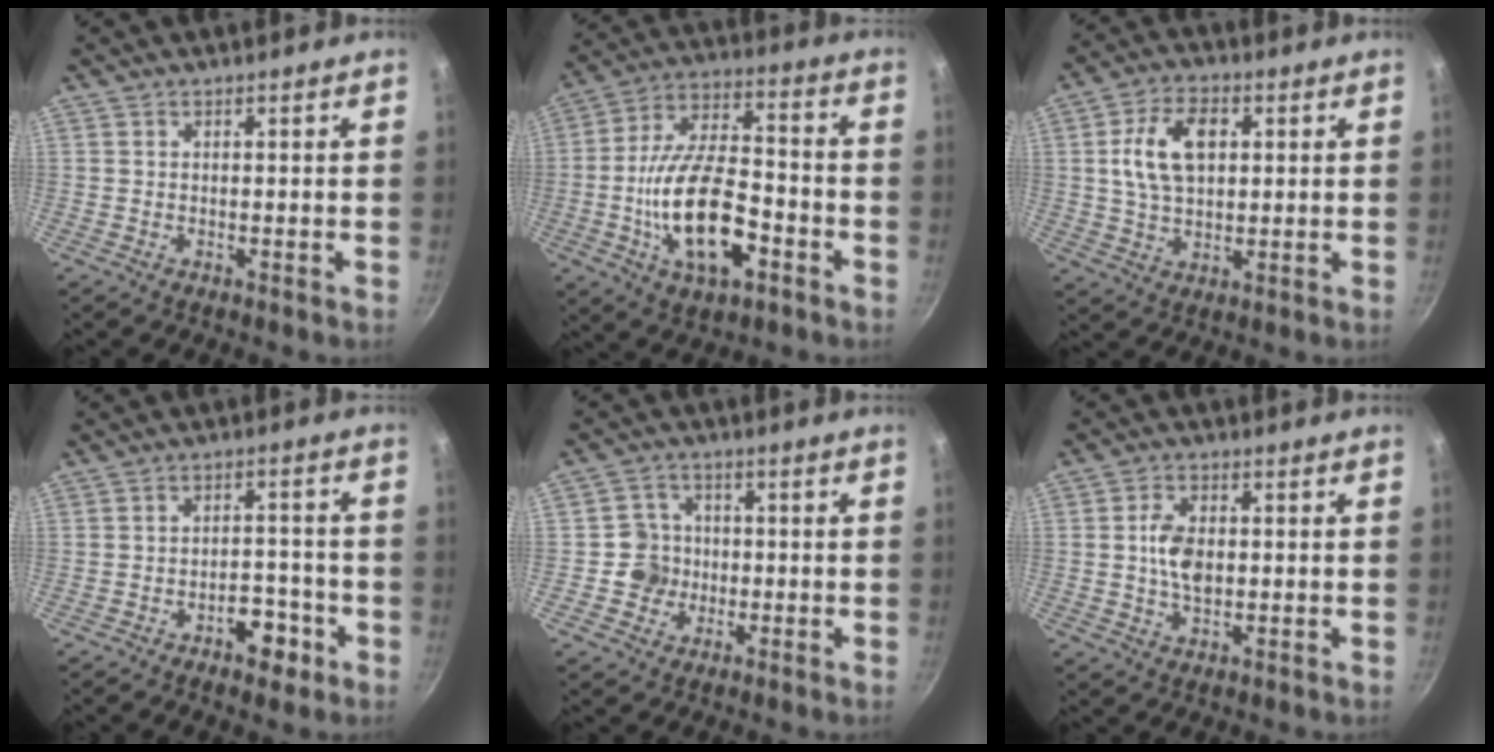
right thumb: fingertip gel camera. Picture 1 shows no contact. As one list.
[{"total": 18.6, "force": [-5.4, 9.0, 15.4], "torque": [-0.272, 0.032, -0.091]}, {"total": 11.3, "force": [2.3, 6.9, 8.6], "torque": [-0.145, 0.003, 0.043]}, {"total": 6.6, "force": [-3.4, 3.5, 4.4], "torque": [-0.042, 0.031, -0.049]}, {"total": 5.9, "force": [-1.0, 5.6, 1.5], "torque": [0.007, 0.014, -0.022]}, {"total": 6.4, "force": [0.2, 3.9, 5.1], "torque": [-0.090, 0.003, 0.004]}]